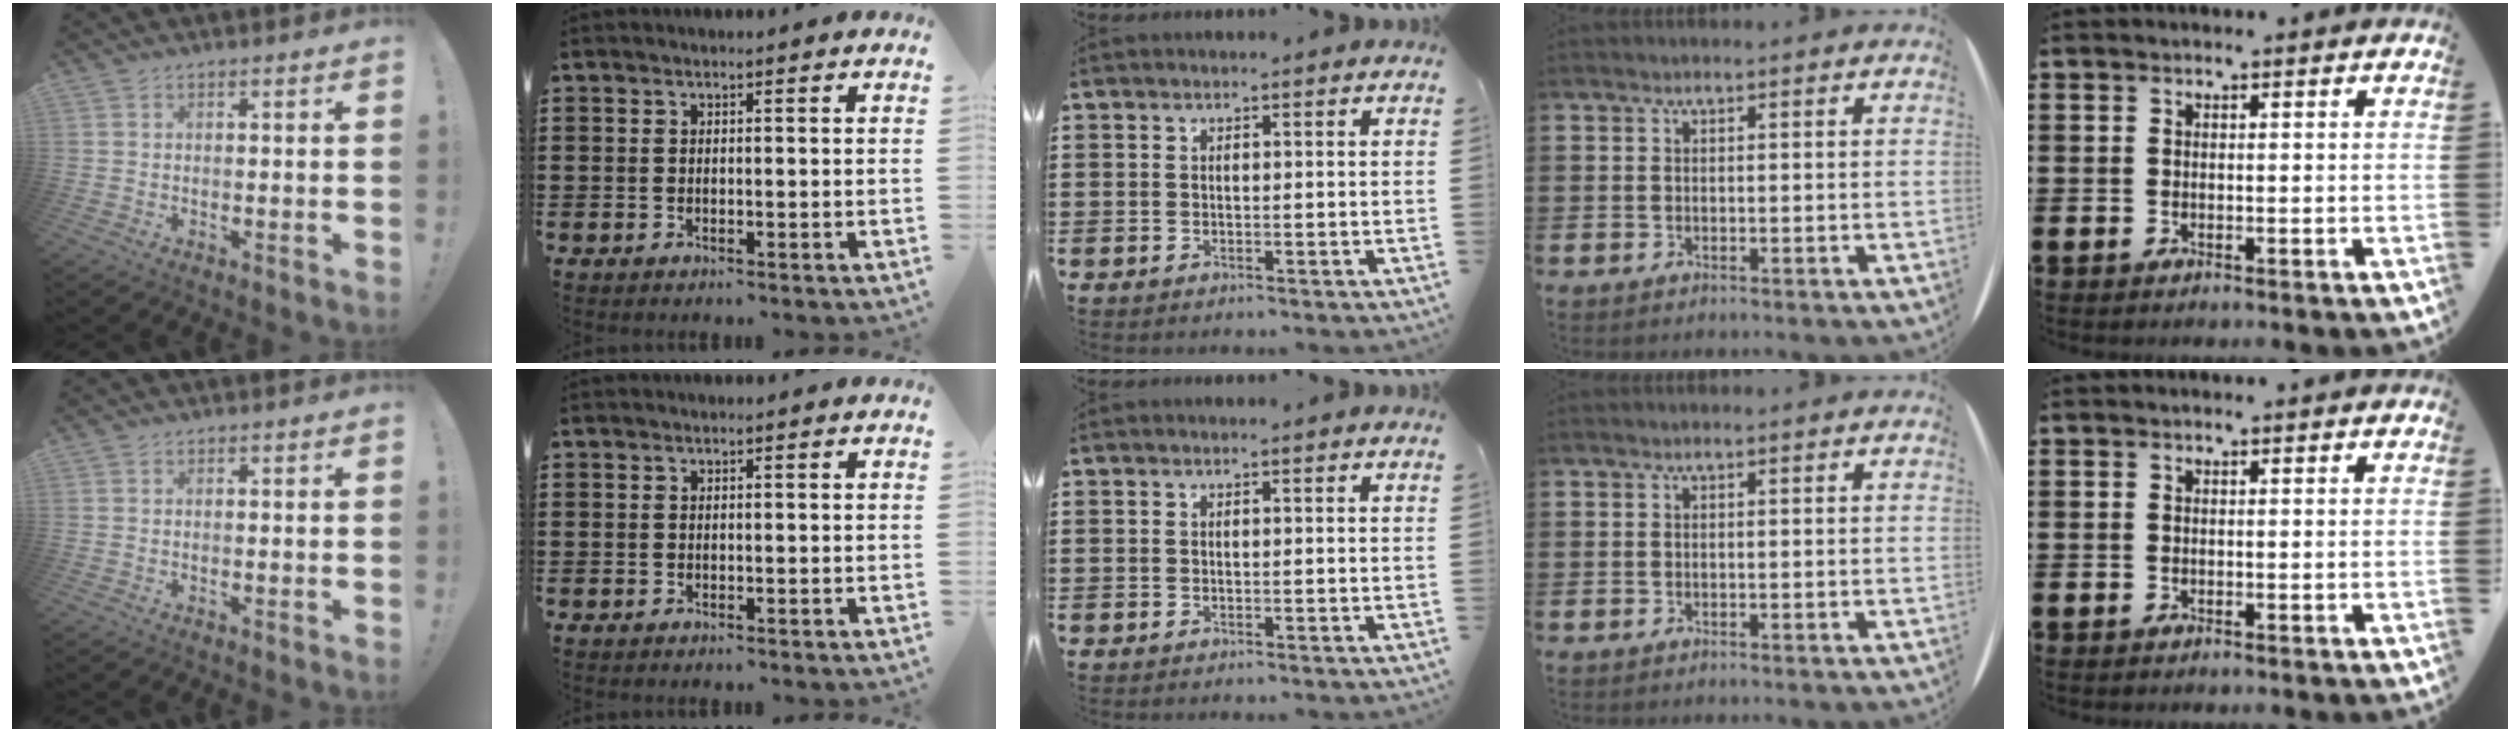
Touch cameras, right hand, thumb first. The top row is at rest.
{}